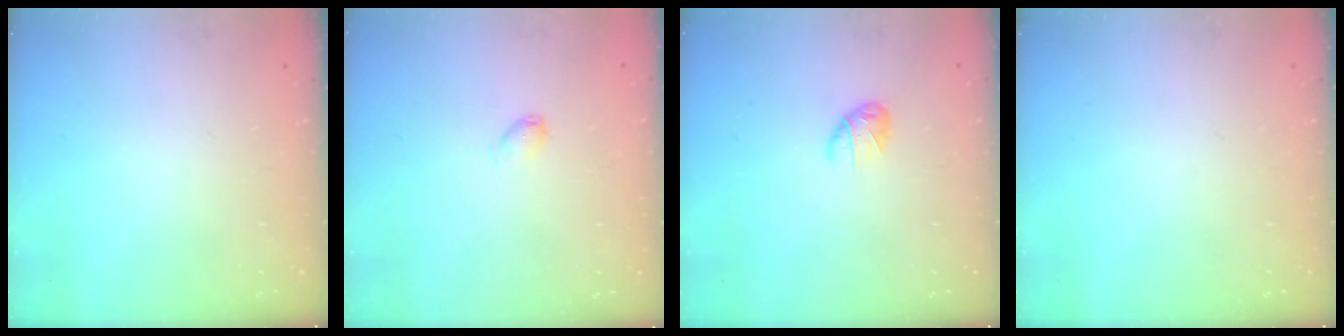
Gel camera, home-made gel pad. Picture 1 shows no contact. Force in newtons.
{"total": 2.9, "press": 2.9, "slide": 0.4}
{"total": 5.4, "press": 5.3, "slide": 1.0}
{"total": 0.0}